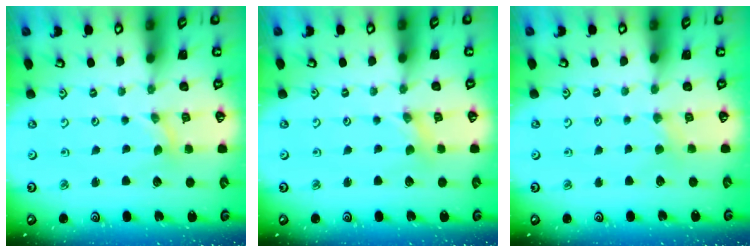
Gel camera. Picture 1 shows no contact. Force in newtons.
{"total": 0.0}
{"total": 1.2, "press": 1.1, "slide": 0.3}